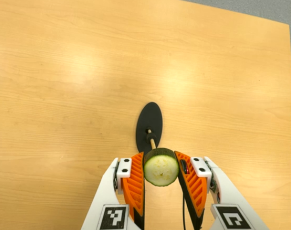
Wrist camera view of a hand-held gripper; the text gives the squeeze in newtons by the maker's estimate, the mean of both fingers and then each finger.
{"total": 8.7, "left": 7.8, "right": 9.5}